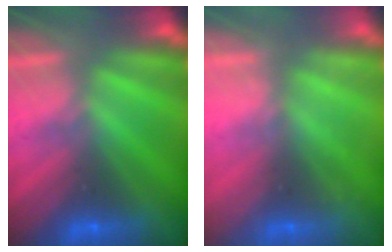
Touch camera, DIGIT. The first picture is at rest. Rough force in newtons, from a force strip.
{"total": 2.1}